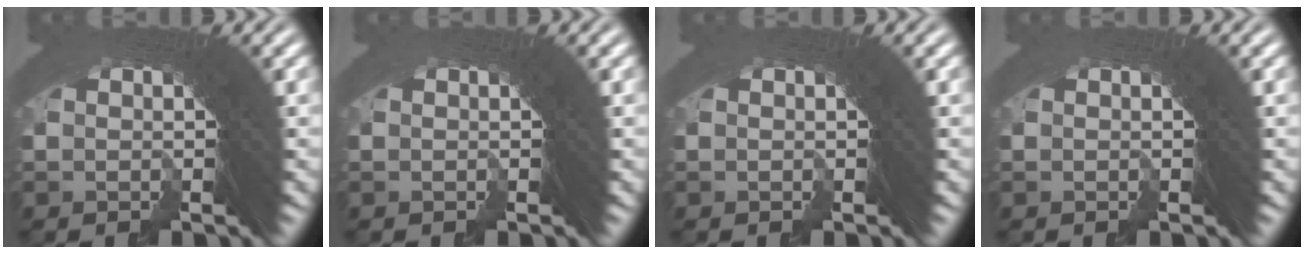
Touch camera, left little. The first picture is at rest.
{"total": 0.0}
{"total": 0.0}
{"total": 0.0}